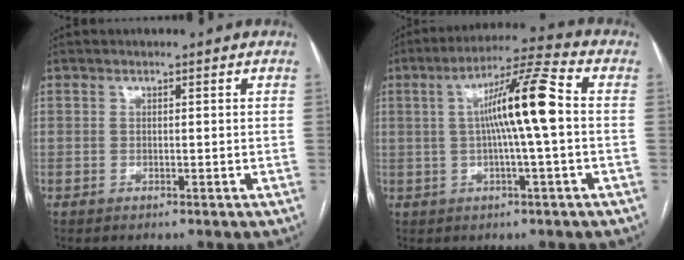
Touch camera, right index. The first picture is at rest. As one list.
[{"total": 10.9, "force": [0.6, -0.1, 10.9], "torque": [-0.189, 0.019, 0.004]}]